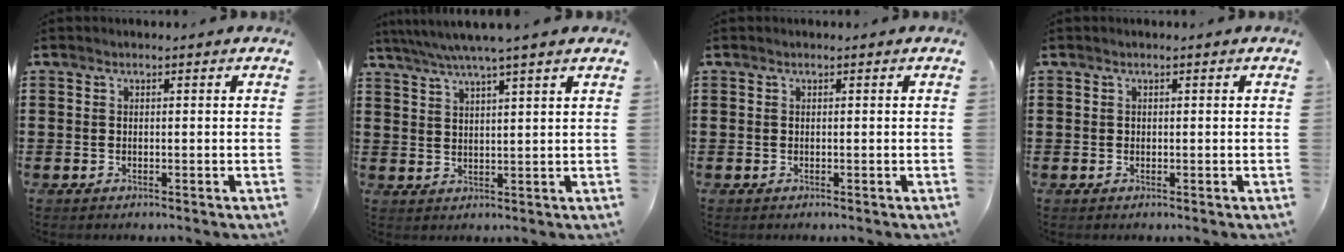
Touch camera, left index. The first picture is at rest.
{"total": 4.5, "force": [3.6, -0.5, 2.6], "torque": [-0.060, -0.012, 0.062]}
{"total": 0.0}
{"total": 0.0}